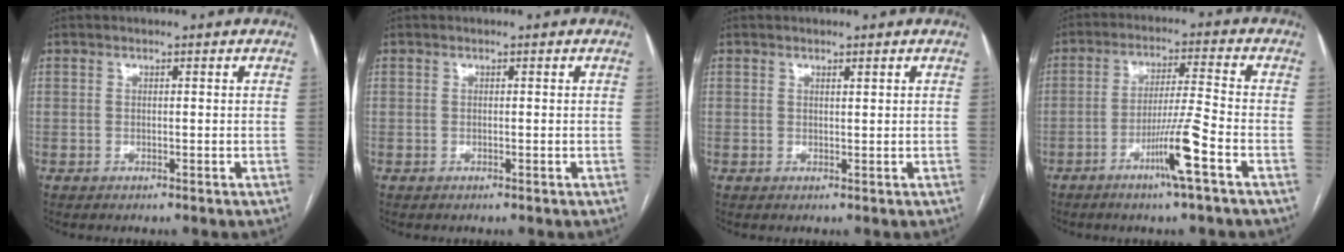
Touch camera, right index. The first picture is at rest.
{"total": 0.0}
{"total": 0.5, "force": [0.4, -0.1, 0.3], "torque": [-0.007, -0.003, 0.007]}
{"total": 8.4, "force": [-4.1, -1.3, 7.2], "torque": [-0.135, -0.007, -0.078]}